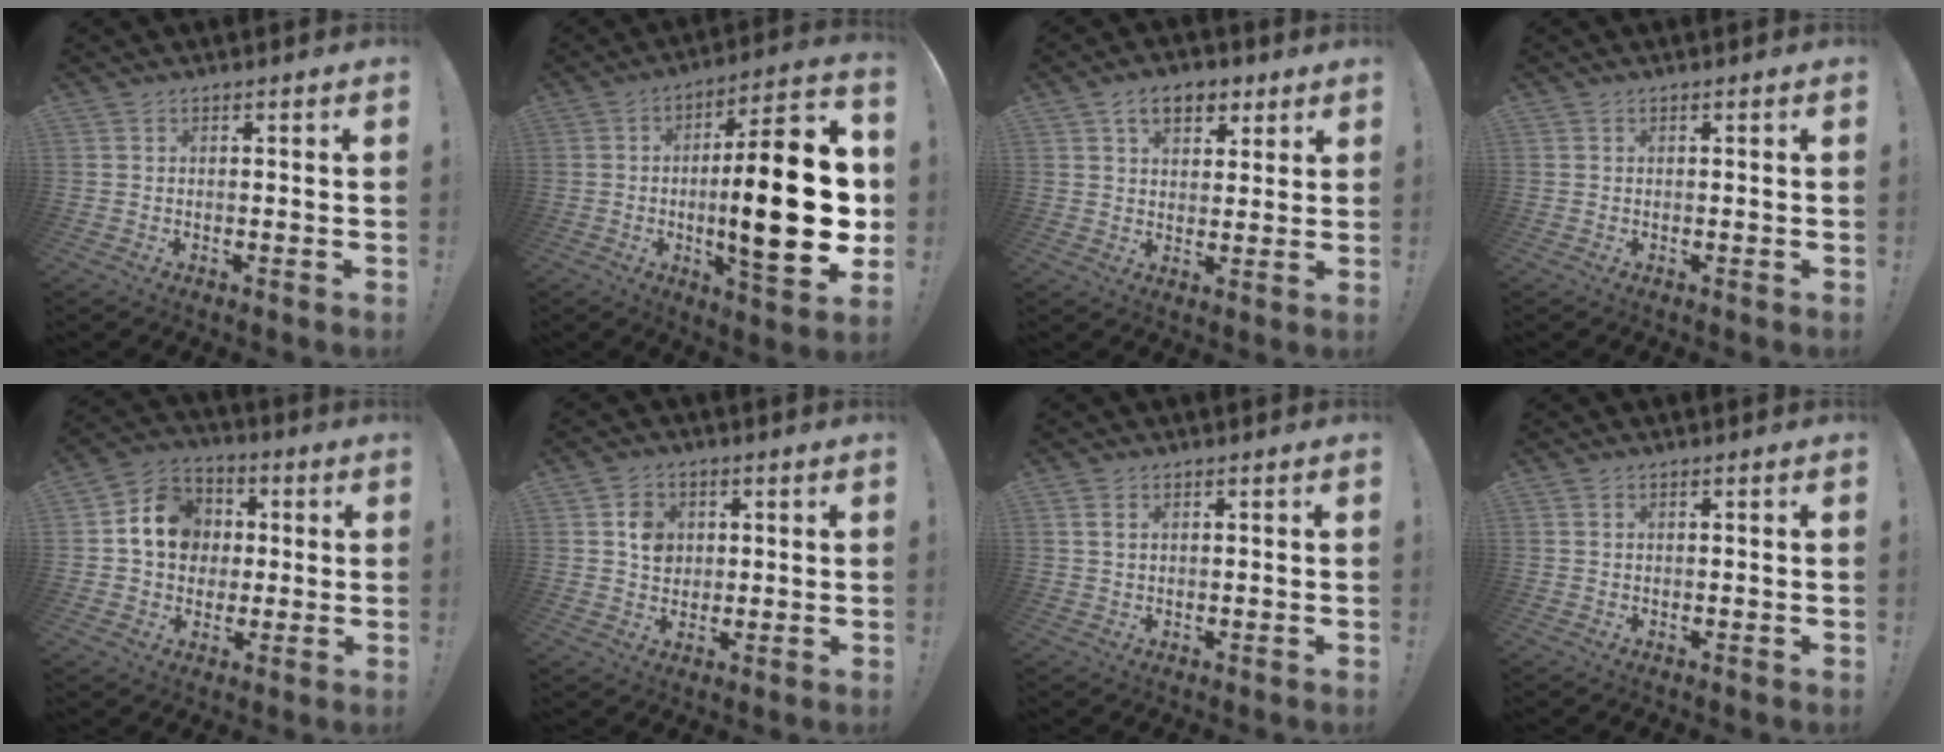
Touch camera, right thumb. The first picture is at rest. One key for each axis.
{"total": 25.3, "fx": -1.7, "fy": 6.6, "fz": 24.4, "tx": -0.393, "ty": -0.002, "tz": -0.028}
{"total": 8.7, "fx": 4.4, "fy": 5.8, "fz": 4.7, "tx": -0.052, "ty": -0.013, "tz": 0.079}
{"total": 0.0}
{"total": 12.6, "fx": 1.9, "fy": 11.1, "fz": 5.7, "tx": -0.081, "ty": 0.013, "tz": 0.045}
{"total": 6.7, "fx": 1.4, "fy": 5.8, "fz": 3.0, "tx": -0.033, "ty": 0.001, "tz": 0.026}
{"total": 2.0, "fx": 0.9, "fy": 1.2, "fz": 1.4, "tx": -0.026, "ty": 0.002, "tz": 0.015}
{"total": 0.6, "fx": 0.3, "fy": 0.3, "fz": 0.4, "tx": -0.005, "ty": -0.001, "tz": 0.006}